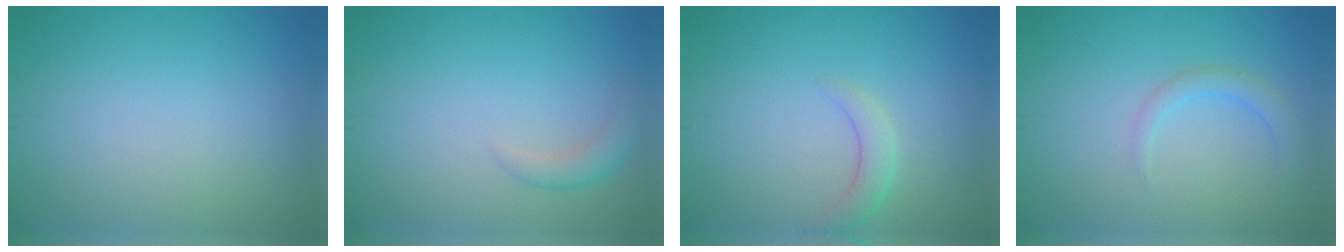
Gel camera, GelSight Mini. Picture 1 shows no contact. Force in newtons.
{"total": 1.6, "press": 1.6, "slide": 0.1}
{"total": 1.9, "press": 1.9, "slide": 0.2}
{"total": 1.8, "press": 1.8, "slide": 0.0}